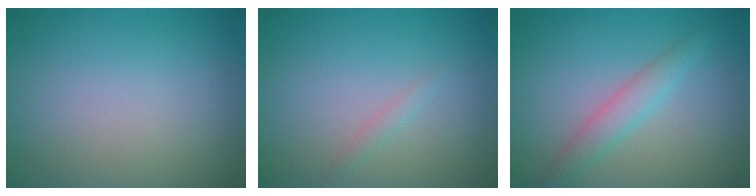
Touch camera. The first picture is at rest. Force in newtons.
{"total": 0.7, "press": 0.7, "slide": 0.0}
{"total": 2.4, "press": 2.4, "slide": 0.1}